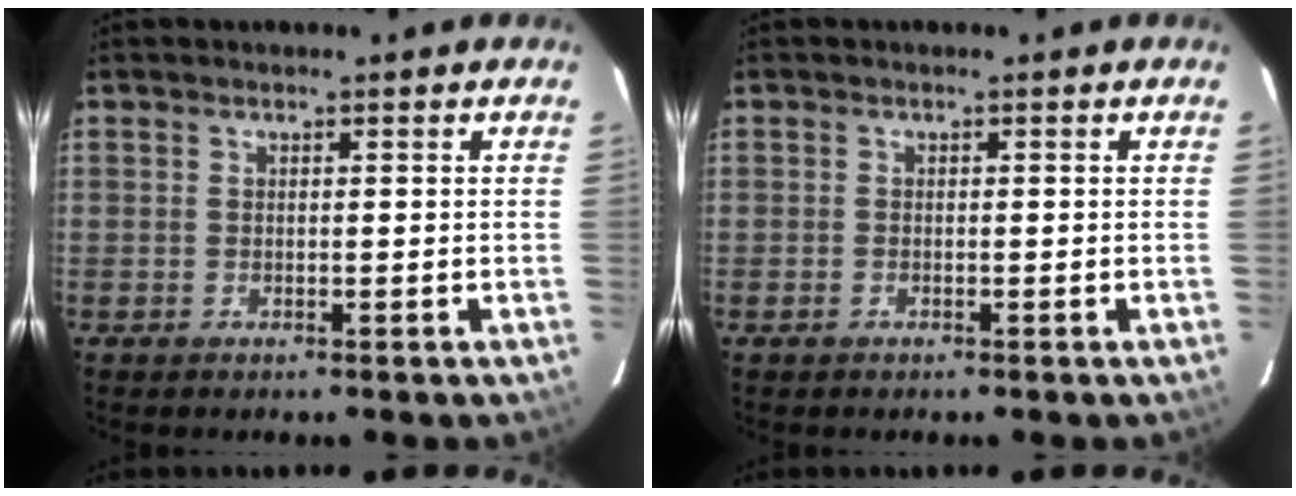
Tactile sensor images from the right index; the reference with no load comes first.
{"total": 0.6, "force": [-0.5, 0.3, 0.1], "torque": [-0.002, -0.001, -0.010]}